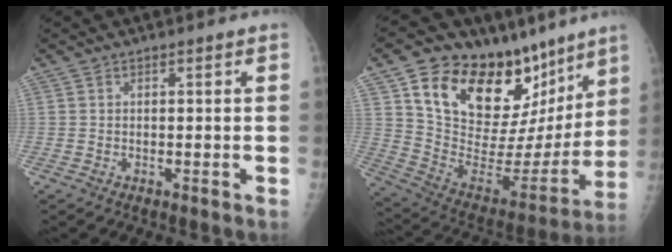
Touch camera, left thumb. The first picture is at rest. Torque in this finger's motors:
{"motor_torque": [1.21, 1.24, 1.36, -1.41, 0.14]}